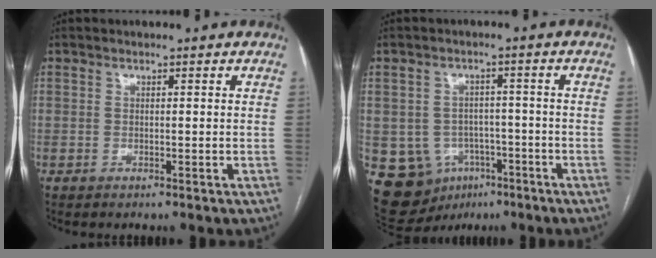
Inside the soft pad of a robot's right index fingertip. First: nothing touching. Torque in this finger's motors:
{"motor_torque": [-0.05, -0.13, -0.42, -0.21]}